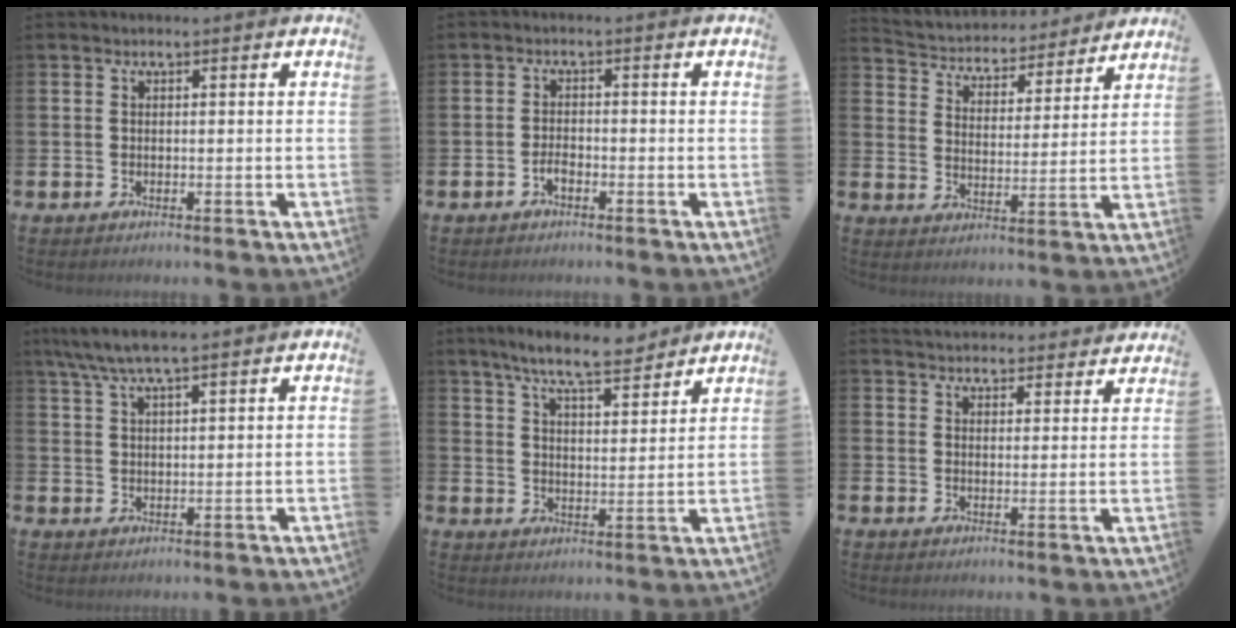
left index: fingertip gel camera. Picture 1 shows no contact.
{"total": 1.6, "force": [-1.0, 0.7, 1.1], "torque": [-0.025, 0.003, -0.018]}
{"total": 4.5, "force": [4.1, 1.8, 0.1], "torque": [-0.033, -0.038, 0.064]}
{"total": 5.5, "force": [4.5, 0.7, 3.0], "torque": [-0.075, -0.004, 0.084]}
{"total": 7.9, "force": [7.3, 1.1, 3.0], "torque": [-0.079, -0.029, 0.131]}
{"total": 4.5, "force": [4.4, 0.8, 0.0], "torque": [-0.009, -0.025, 0.080]}